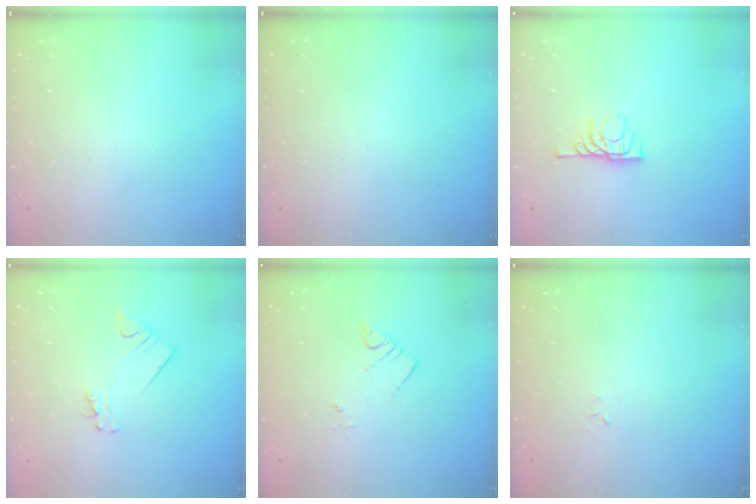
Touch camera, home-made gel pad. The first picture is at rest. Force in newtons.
{"total": 0.0}
{"total": 6.1, "press": 6.1, "slide": 0.8}
{"total": 1.9, "press": 1.9, "slide": 0.1}
{"total": 4.8, "press": 4.8, "slide": 0.2}
{"total": 2.6, "press": 2.6, "slide": 0.4}